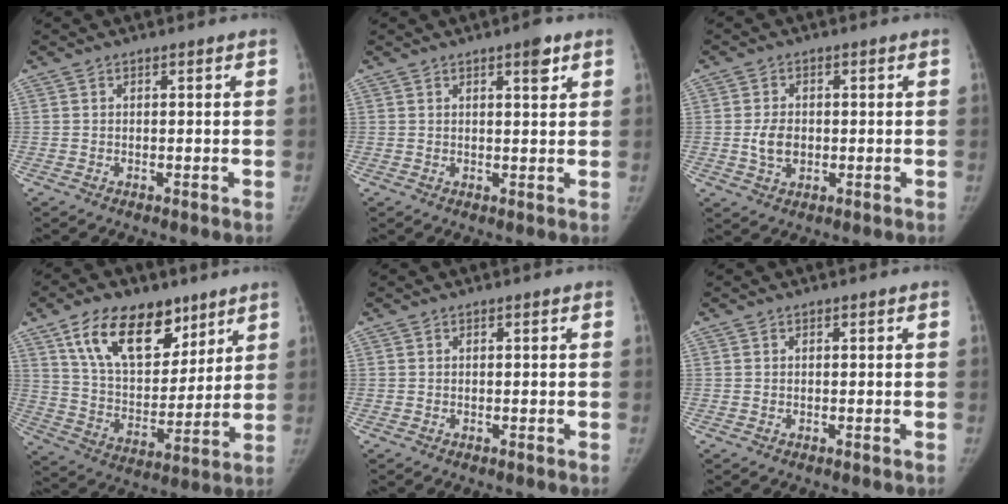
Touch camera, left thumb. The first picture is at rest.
{"total": 3.3, "force": [1.9, 0.9, 2.5], "torque": [-0.028, -0.009, 0.025]}
{"total": 4.6, "force": [-0.3, 3.4, 3.1], "torque": [-0.047, 0.000, -0.002]}
{"total": 19.0, "force": [11.0, 10.8, 11.0], "torque": [-0.139, -0.047, 0.194]}
{"total": 0.0}
{"total": 0.0}